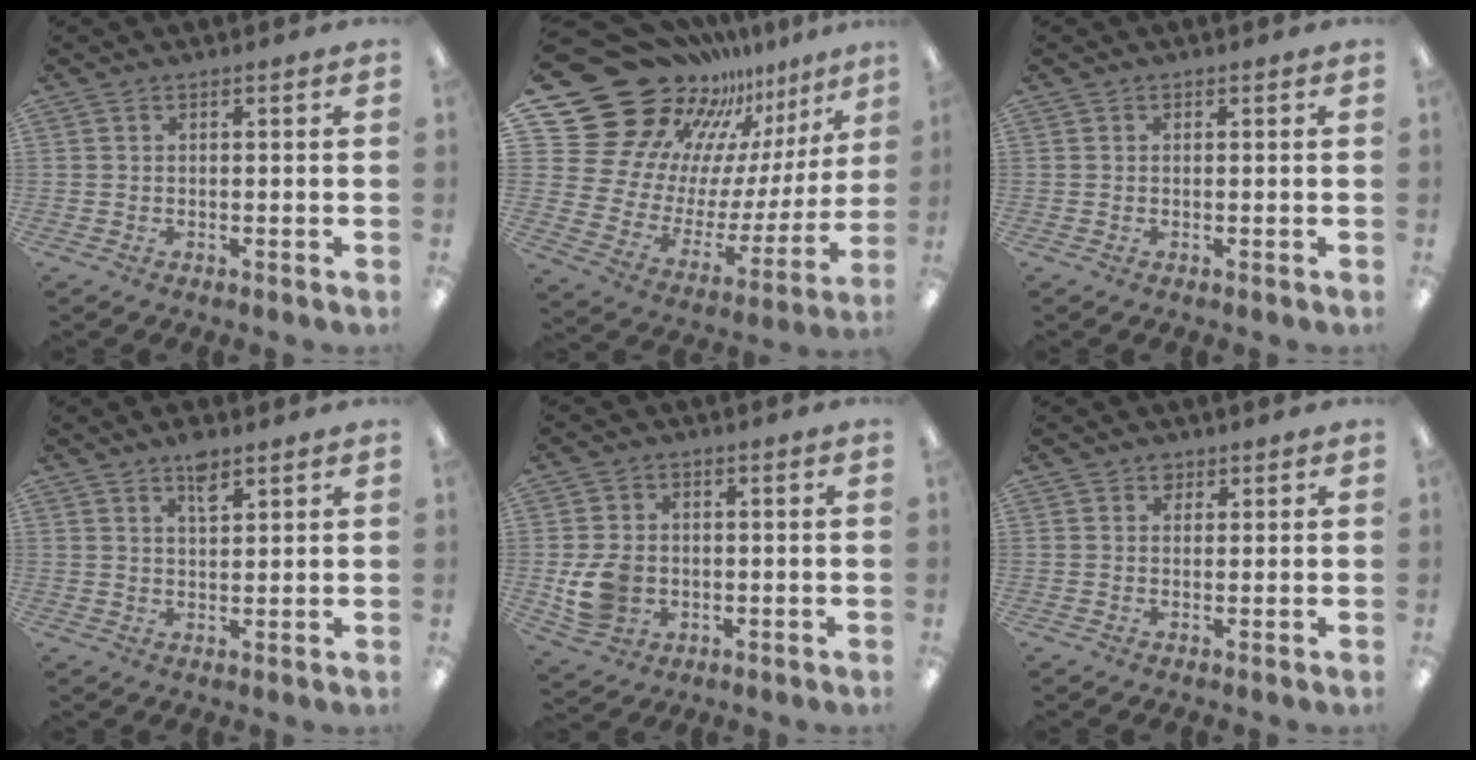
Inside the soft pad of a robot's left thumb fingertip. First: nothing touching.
{"total": 23.3, "force": [17.2, 13.7, 7.7], "torque": [-0.124, -0.158, 0.346]}
{"total": 0.0}
{"total": 4.5, "force": [3.2, 1.6, 2.7], "torque": [-0.037, -0.014, 0.053]}
{"total": 8.4, "force": [-1.2, 7.1, 4.3], "torque": [-0.086, 0.010, -0.018]}
{"total": 1.7, "force": [1.1, 1.3, 0.4], "torque": [0.007, -0.005, 0.018]}